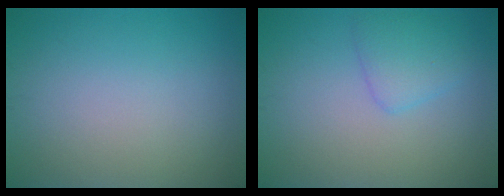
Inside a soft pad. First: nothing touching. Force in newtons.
{"total": 2.5, "press": 2.4, "slide": 0.2}